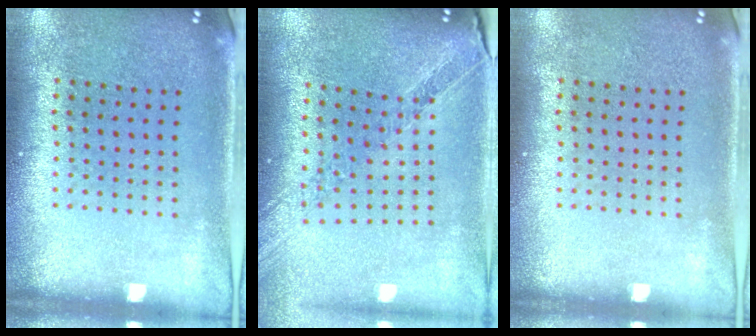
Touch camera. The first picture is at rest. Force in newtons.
{"total": 1.1, "press": 1.0, "slide": 0.0}
{"total": 0.0}